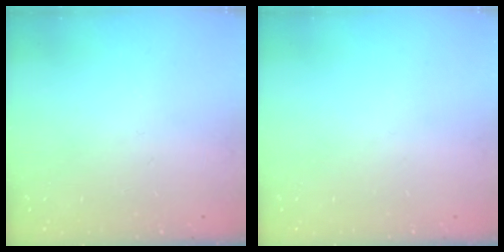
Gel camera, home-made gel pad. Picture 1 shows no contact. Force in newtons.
{"total": 0.0}